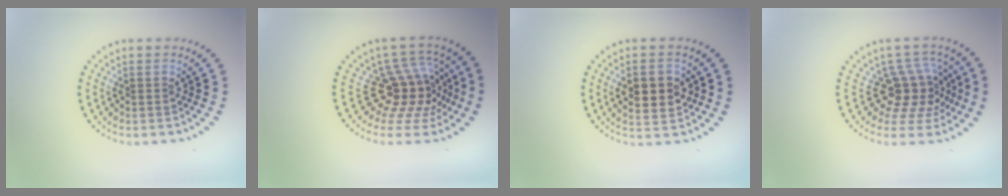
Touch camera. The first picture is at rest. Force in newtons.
{"total": 4.6, "press": 3.5, "slide": 3.1}
{"total": 4.2, "press": 4.2, "slide": 0.2}
{"total": 4.3, "press": 3.2, "slide": 2.8}